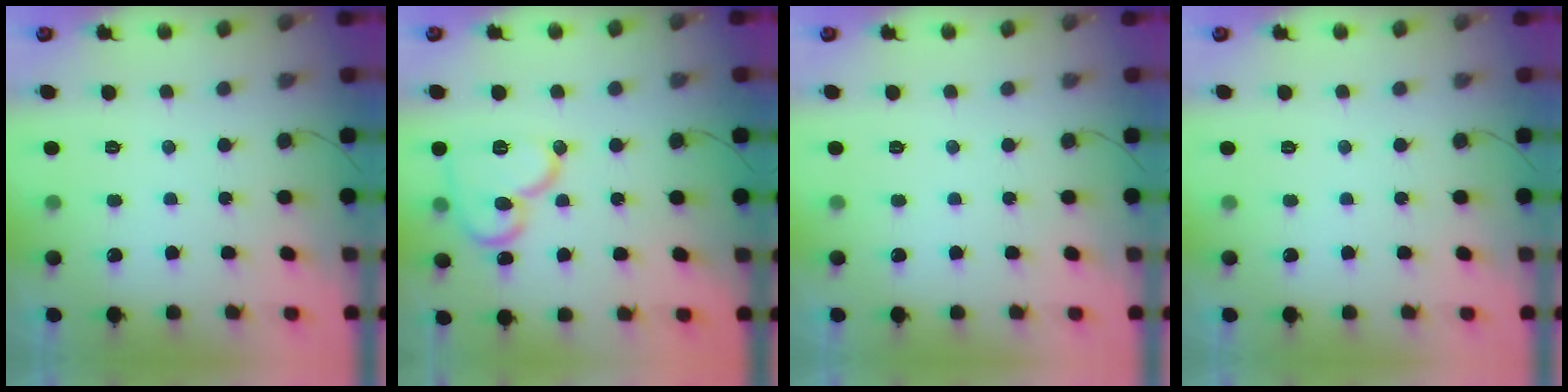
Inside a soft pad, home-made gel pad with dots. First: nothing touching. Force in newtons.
{"total": 14.7, "press": 14.6, "slide": 1.8}
{"total": 0.0}
{"total": 0.0}